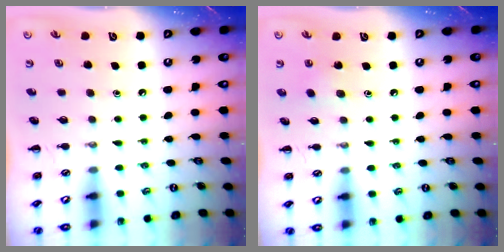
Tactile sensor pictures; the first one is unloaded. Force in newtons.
{"total": 5.2, "press": 5.1, "slide": 1.3}